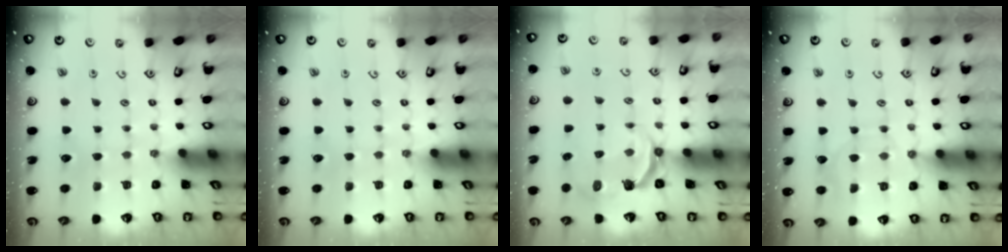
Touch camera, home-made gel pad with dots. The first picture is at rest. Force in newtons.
{"total": 0.0}
{"total": 4.8, "press": 3.2, "slide": 3.6}
{"total": 3.7, "press": 3.6, "slide": 0.4}